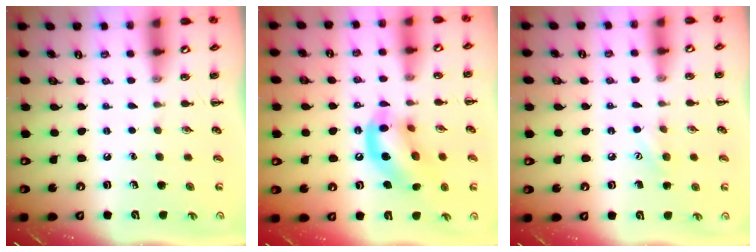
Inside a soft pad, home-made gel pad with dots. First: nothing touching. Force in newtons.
{"total": 15.2, "press": 15.1, "slide": 2.0}
{"total": 6.0, "press": 5.8, "slide": 1.5}